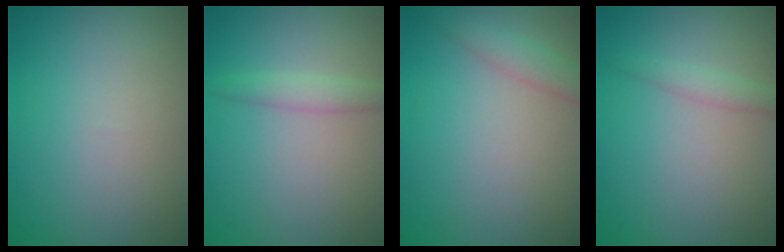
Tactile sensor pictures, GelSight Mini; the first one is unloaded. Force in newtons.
{"total": 1.7, "press": 1.6, "slide": 0.2}
{"total": 2.1, "press": 2.1, "slide": 0.1}
{"total": 1.4, "press": 1.4, "slide": 0.0}